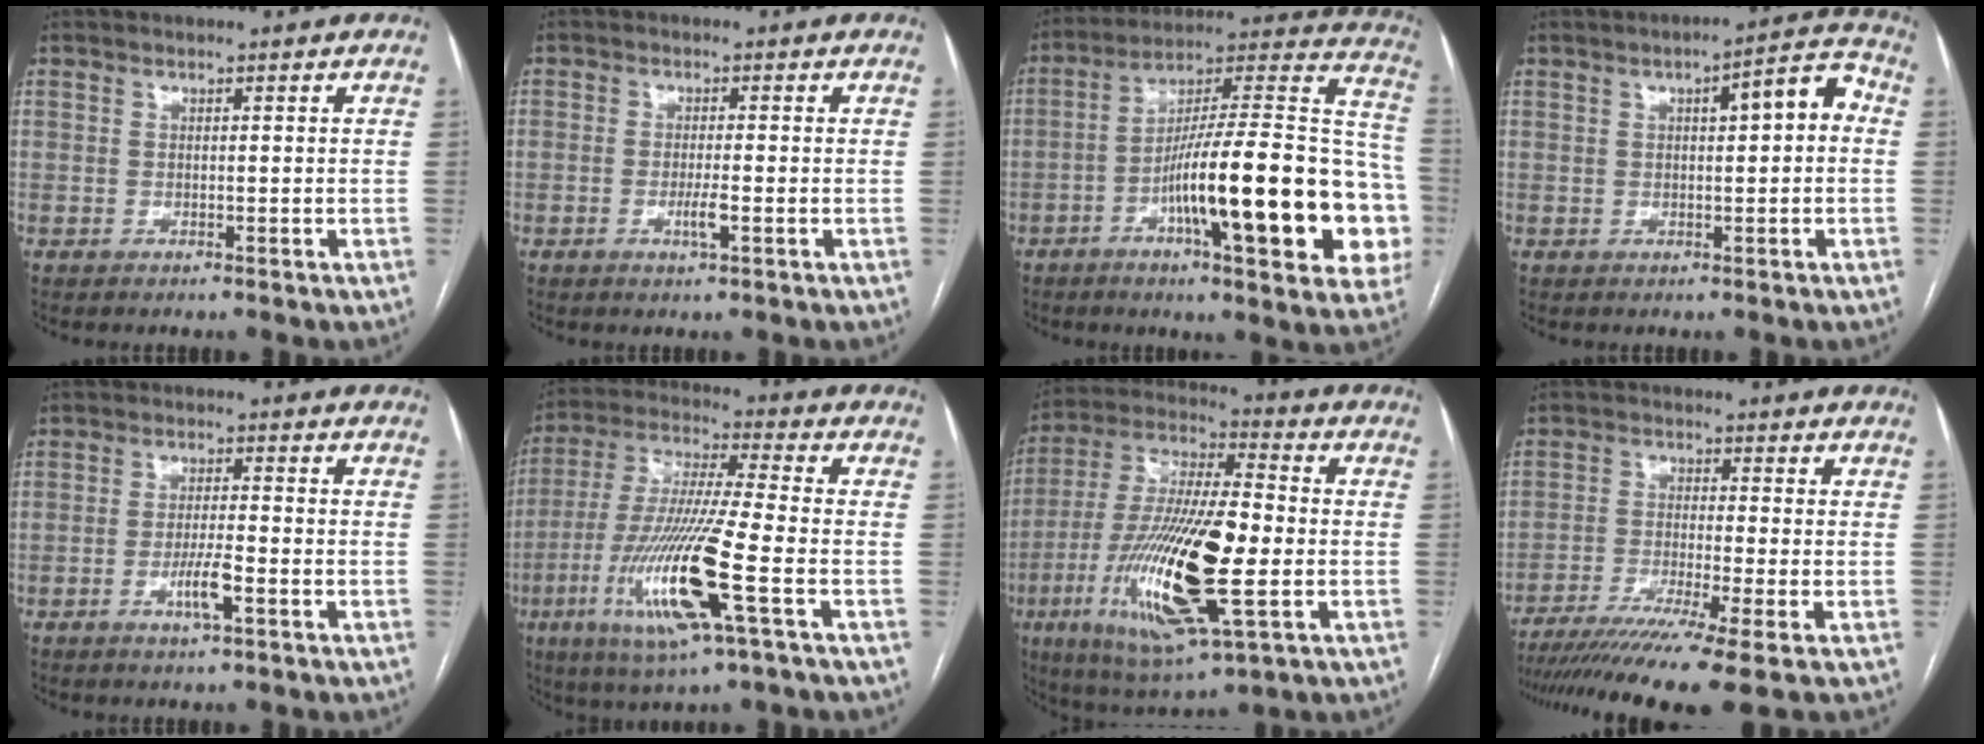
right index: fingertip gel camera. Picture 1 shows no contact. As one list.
[{"total": 2.6, "force": [-0.9, 0.2, 2.4], "torque": [-0.045, -0.003, -0.016]}, {"total": 28.1, "force": [-7.3, 4.6, 26.8], "torque": [-0.322, 0.016, -0.107]}, {"total": 6.7, "force": [1.0, 1.6, 6.4], "torque": [-0.085, 0.029, 0.009]}, {"total": 4.5, "force": [-2.0, 0.3, 4.0], "torque": [-0.076, -0.005, -0.037]}, {"total": 17.3, "force": [-6.0, 0.4, 16.2], "torque": [-0.341, -0.022, -0.113]}, {"total": 22.7, "force": [-5.2, 4.4, 21.6], "torque": [-0.460, -0.026, -0.091]}, {"total": 13.0, "force": [-9.5, -1.4, 8.7], "torque": [-0.144, -0.034, -0.152]}]